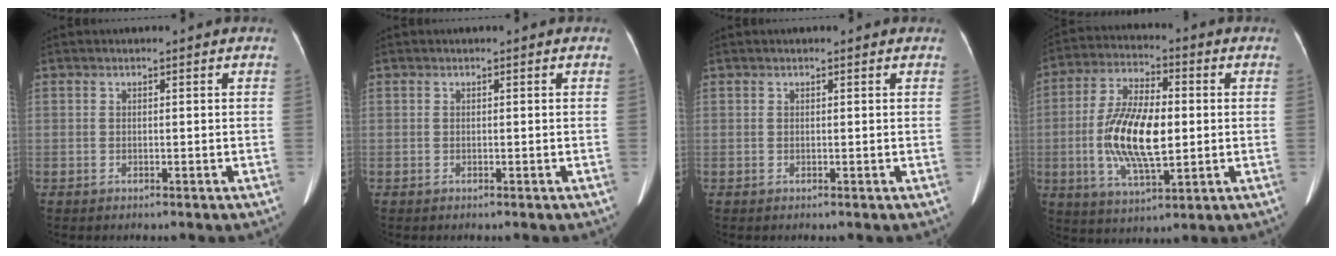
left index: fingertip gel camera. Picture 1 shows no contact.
{"total": 0.0}
{"total": 0.9, "force": [0.8, 0.1, 0.4], "torque": [-0.009, 0.013, 0.011]}
{"total": 13.6, "force": [-1.0, 4.8, 12.7], "torque": [-0.261, 0.000, -0.017]}